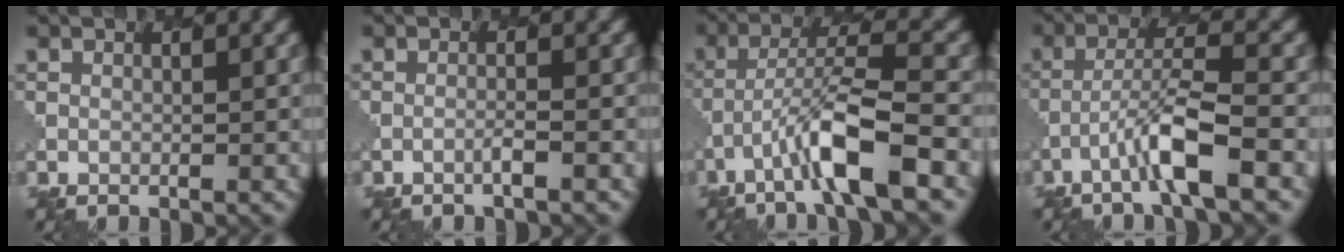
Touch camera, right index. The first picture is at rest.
{"total": 0.9, "force": [-0.4, 0.0, 0.8], "torque": [-0.008, 0.006, -0.015]}
{"total": 7.0, "force": [-3.6, 1.3, 5.8], "torque": [-0.109, 0.009, -0.068]}
{"total": 4.8, "force": [-2.5, 0.5, 4.1], "torque": [-0.076, 0.010, -0.051]}